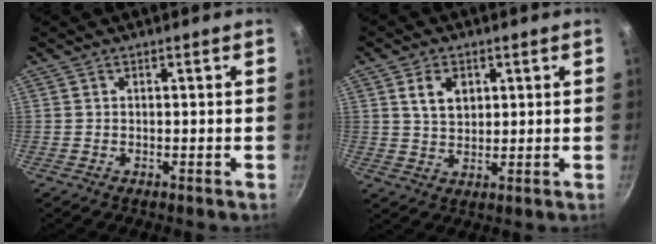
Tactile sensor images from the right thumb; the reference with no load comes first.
{"total": 5.7, "force": [2.1, 3.9, 3.6], "torque": [-0.049, -0.009, 0.041]}